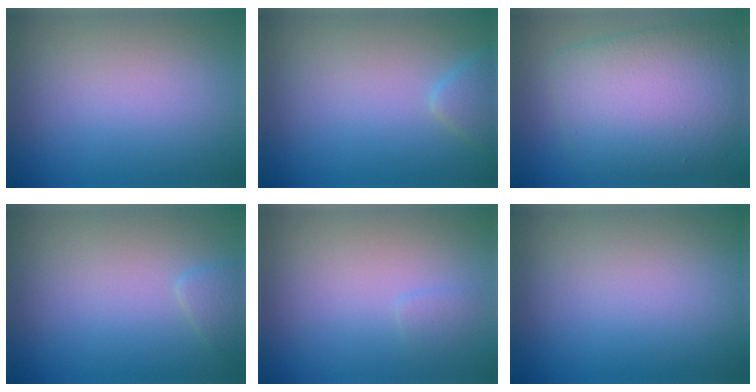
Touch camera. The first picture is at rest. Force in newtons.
{"total": 1.8, "press": 1.8, "slide": 0.1}
{"total": 9.0, "press": 9.0, "slide": 0.0}
{"total": 1.1, "press": 1.1, "slide": 0.1}
{"total": 0.7, "press": 0.7, "slide": 0.1}
{"total": 0.0}